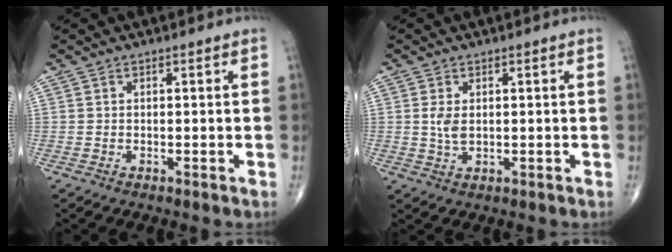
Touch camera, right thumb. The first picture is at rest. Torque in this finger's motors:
{"motor_torque": [-0.35, 0.59, 0.14, 0.18, 0.02]}